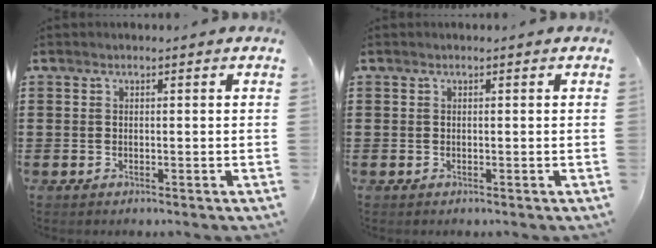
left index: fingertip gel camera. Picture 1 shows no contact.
{"total": 0.0}